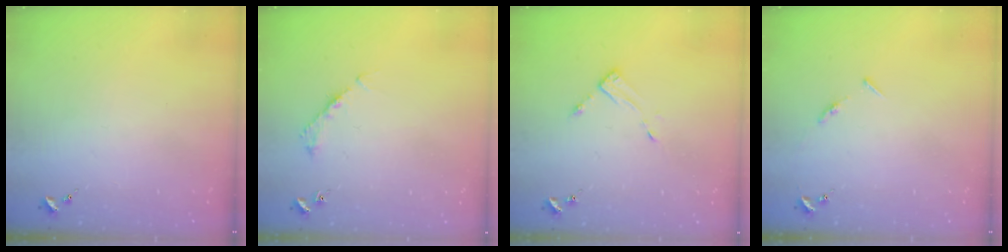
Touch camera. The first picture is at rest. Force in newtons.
{"total": 4.1, "press": 4.1, "slide": 0.3}
{"total": 3.1, "press": 3.1, "slide": 0.3}
{"total": 4.5, "press": 4.4, "slide": 0.5}